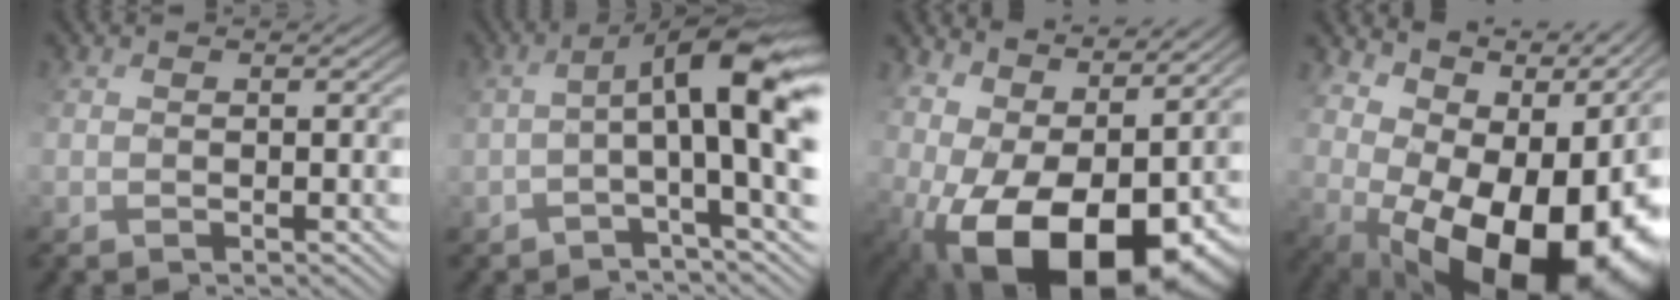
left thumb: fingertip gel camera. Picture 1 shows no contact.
{"total": 9.2, "force": [-0.2, 1.4, 9.0], "torque": [-0.125, 0.025, -0.002]}
{"total": 15.1, "force": [0.5, 9.3, 11.9], "torque": [-0.196, -0.030, 0.051]}
{"total": 15.8, "force": [1.3, 9.9, 12.2], "torque": [-0.139, -0.024, 0.067]}